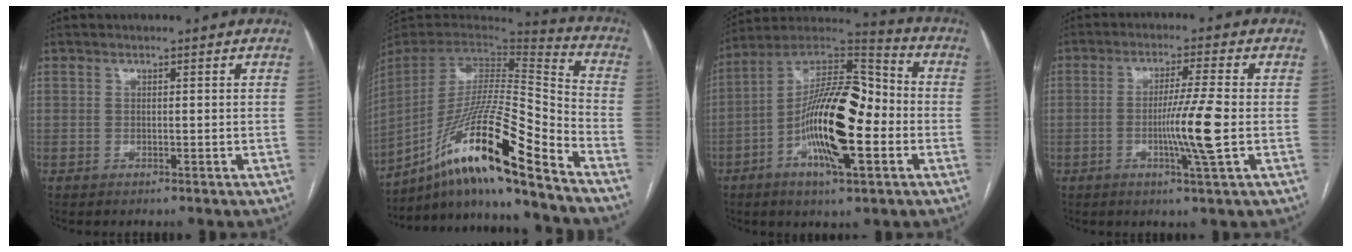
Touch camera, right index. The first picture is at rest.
{"total": 21.6, "force": [-15.1, -0.1, 15.4], "torque": [-0.294, -0.005, -0.277]}
{"total": 18.5, "force": [-4.3, 5.2, 17.2], "torque": [-0.315, 0.014, -0.076]}
{"total": 7.6, "force": [-1.3, -1.0, 7.4], "torque": [-0.134, -0.011, -0.026]}